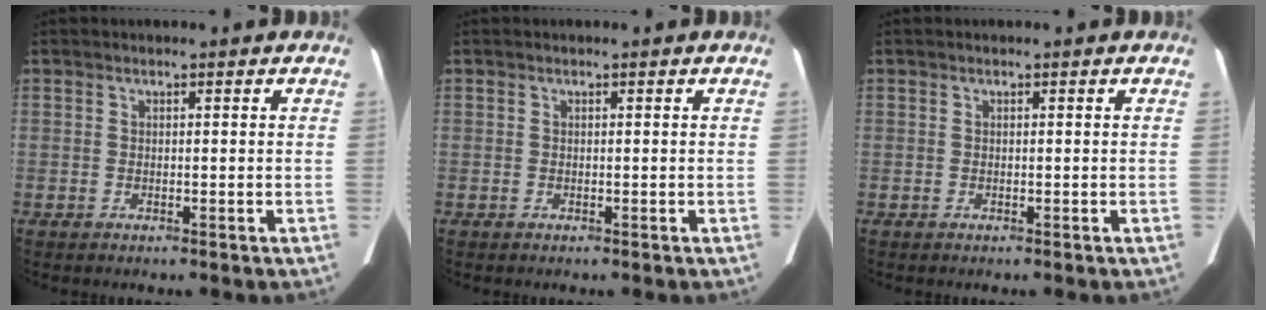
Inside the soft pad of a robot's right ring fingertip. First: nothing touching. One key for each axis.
{"total": 0.0}
{"total": 0.0}